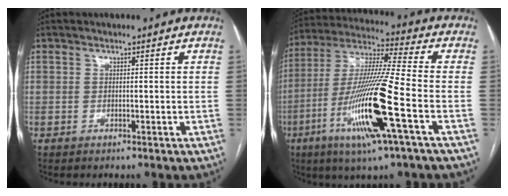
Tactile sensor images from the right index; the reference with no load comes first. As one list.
[{"total": 18.4, "force": [-6.4, -0.1, 17.3], "torque": [-0.356, -0.022, -0.125]}]